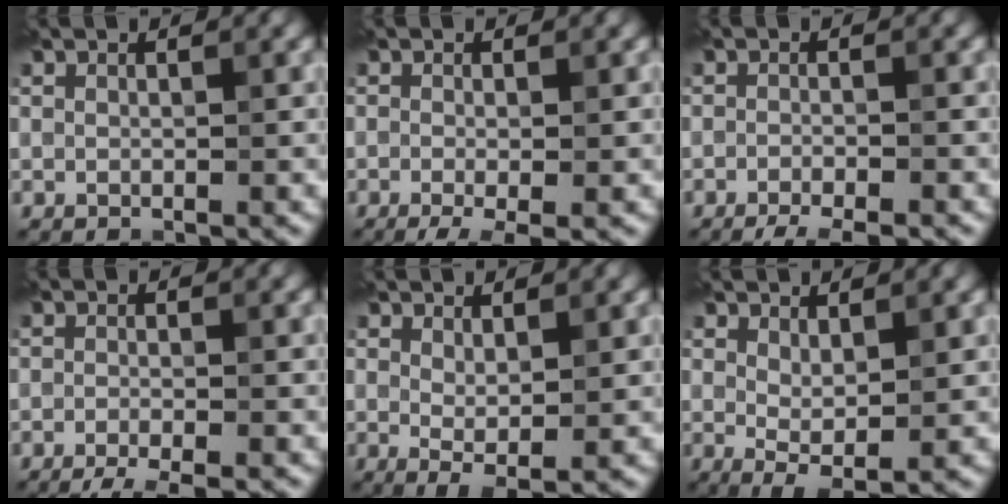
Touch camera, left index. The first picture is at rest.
{"total": 3.0, "force": [-1.4, 0.8, 2.6], "torque": [-0.044, -0.007, -0.022]}
{"total": 3.2, "force": [-2.5, 0.6, 1.8], "torque": [-0.032, -0.006, -0.041]}
{"total": 3.0, "force": [-2.3, 0.5, 2.0], "torque": [-0.033, -0.006, -0.042]}
{"total": 2.0, "force": [0.7, 0.5, 1.8], "torque": [-0.031, -0.011, 0.015]}
{"total": 2.3, "force": [0.9, 0.7, 2.0], "torque": [-0.037, -0.012, 0.020]}